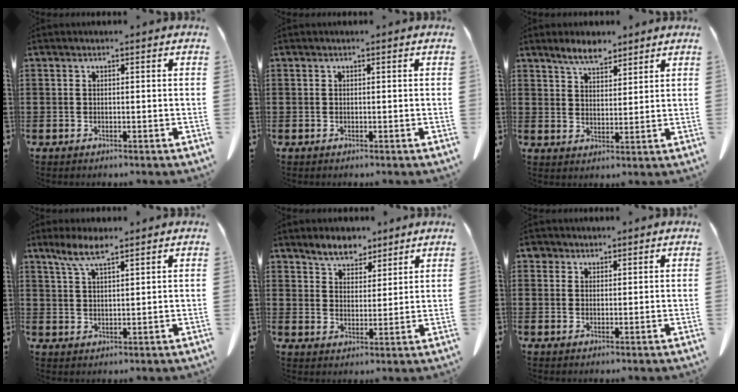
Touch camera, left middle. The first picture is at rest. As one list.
[{"total": 0.0}, {"total": 4.9, "force": [4.3, 1.7, 1.8], "torque": [-0.048, -0.006, 0.080]}, {"total": 5.3, "force": [3.6, 0.9, 3.8], "torque": [-0.083, -0.003, 0.064]}, {"total": 5.2, "force": [4.6, 2.2, 1.0], "torque": [-0.038, -0.006, 0.088]}, {"total": 2.1, "force": [1.7, 1.2, 0.2], "torque": [-0.011, 0.004, 0.034]}]